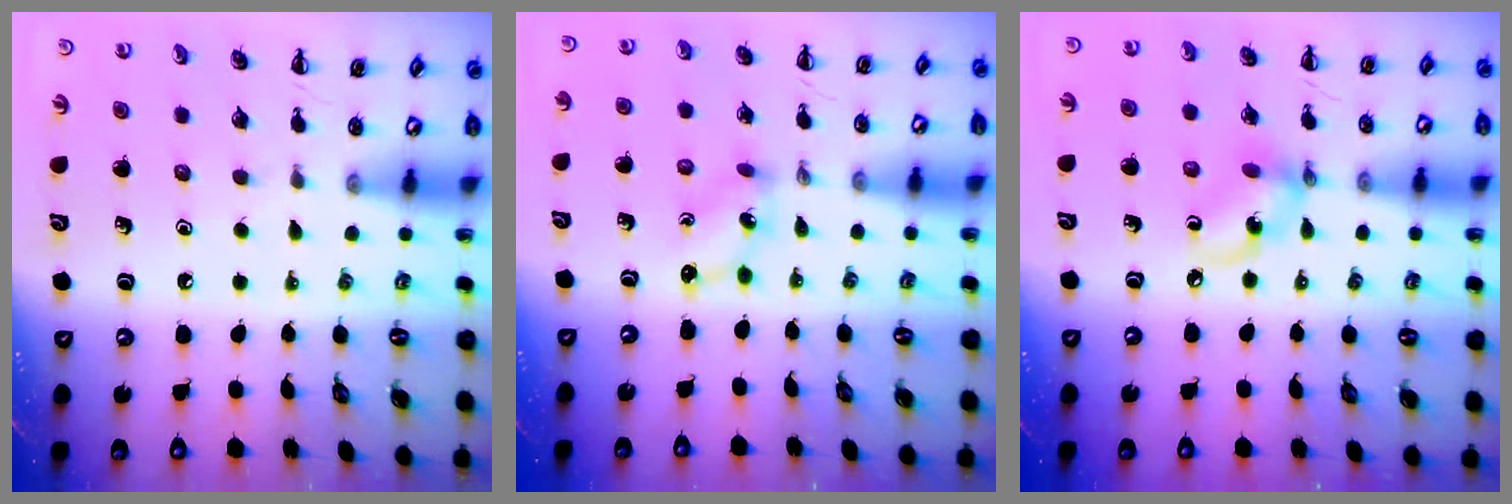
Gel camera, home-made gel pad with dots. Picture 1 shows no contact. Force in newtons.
{"total": 1.8, "press": 1.8, "slide": 0.3}
{"total": 8.1, "press": 8.0, "slide": 1.0}